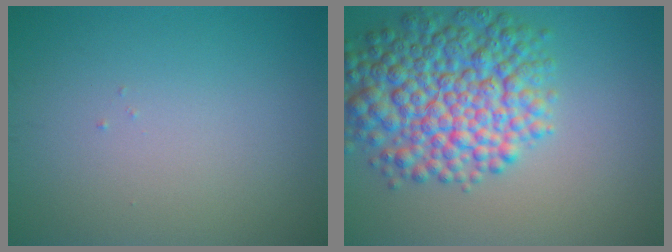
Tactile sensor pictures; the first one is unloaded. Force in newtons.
{"total": 9.2, "press": 9.2, "slide": 0.1}